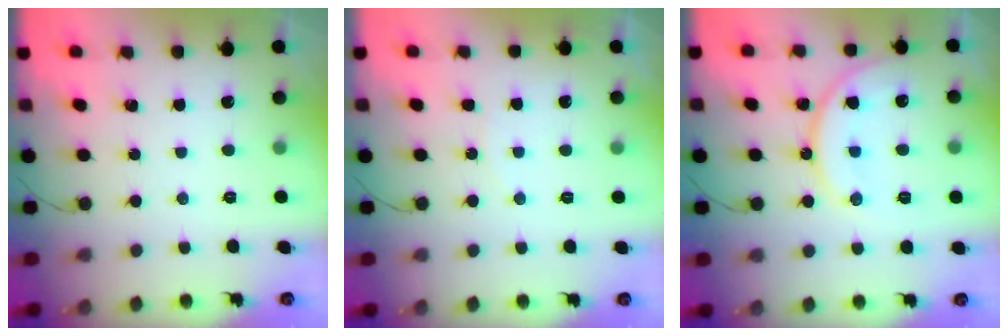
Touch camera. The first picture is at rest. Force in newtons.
{"total": 3.7, "press": 3.7, "slide": 0.3}
{"total": 14.1, "press": 14.1, "slide": 0.8}